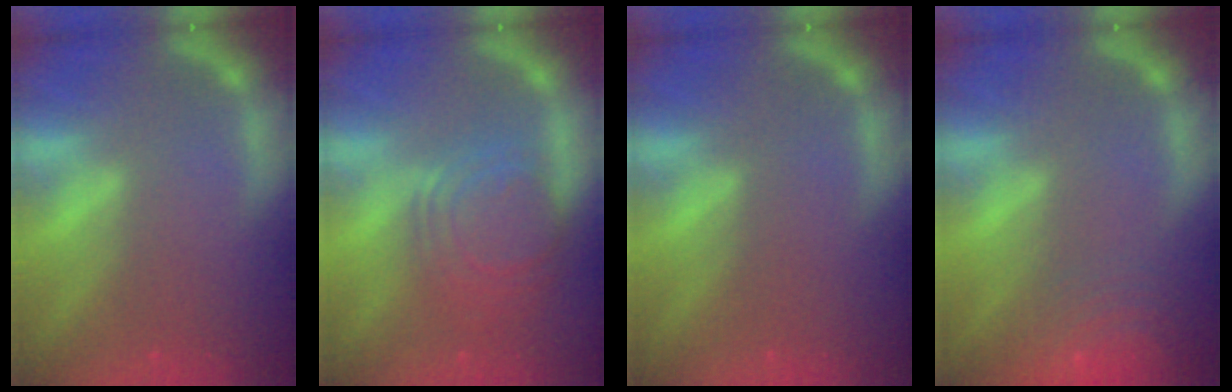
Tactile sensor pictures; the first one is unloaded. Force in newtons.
{"total": 8.1}
{"total": 0.0}
{"total": 10.0}